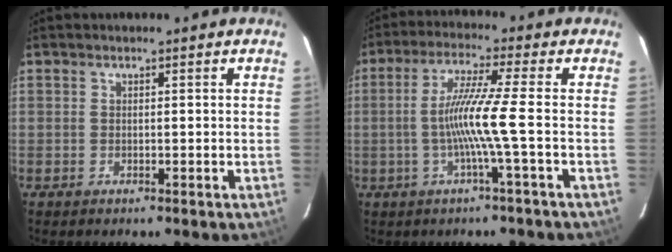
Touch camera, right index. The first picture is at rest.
{"total": 8.3, "force": [-1.8, -2.0, 7.8], "torque": [-0.158, -0.002, -0.033]}